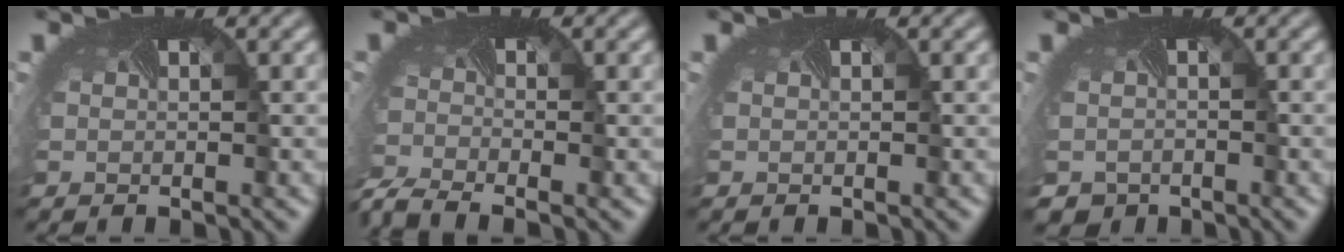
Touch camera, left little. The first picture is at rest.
{"total": 4.5, "force": [-4.0, 0.8, 1.7], "torque": [-0.053, -0.029, -0.083]}
{"total": 0.0}
{"total": 2.5, "force": [-1.8, 1.6, 0.2], "torque": [-0.002, -0.020, -0.024]}